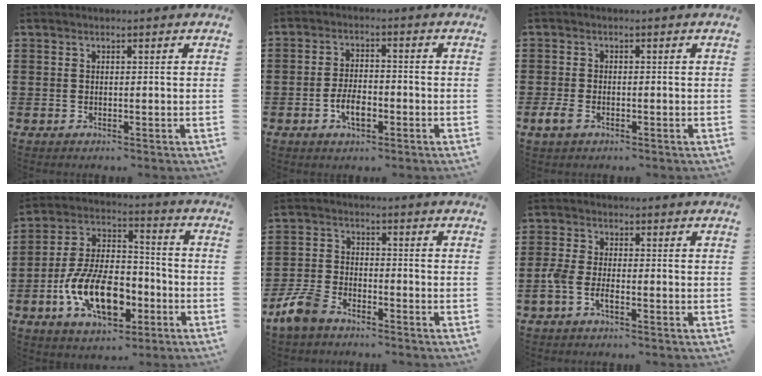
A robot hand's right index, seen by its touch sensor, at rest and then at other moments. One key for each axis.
{"total": 4.6, "fx": -1.7, "fy": 2.1, "fz": 3.7, "tx": -0.072, "ty": 0.001, "tz": -0.031}
{"total": 2.1, "fx": -1.0, "fy": 1.1, "fz": 1.5, "tx": -0.050, "ty": -0.009, "tz": -0.026}
{"total": 13.0, "fx": -5.0, "fy": 6.9, "fz": 9.8, "tx": -0.214, "ty": 0.003, "tz": -0.087}
{"total": 4.8, "fx": -4.0, "fy": 1.8, "fz": 2.0, "tx": -0.076, "ty": -0.005, "tz": -0.087}
{"total": 2.9, "fx": -1.5, "fy": 0.9, "fz": 2.4, "tx": -0.064, "ty": -0.008, "tz": -0.032}